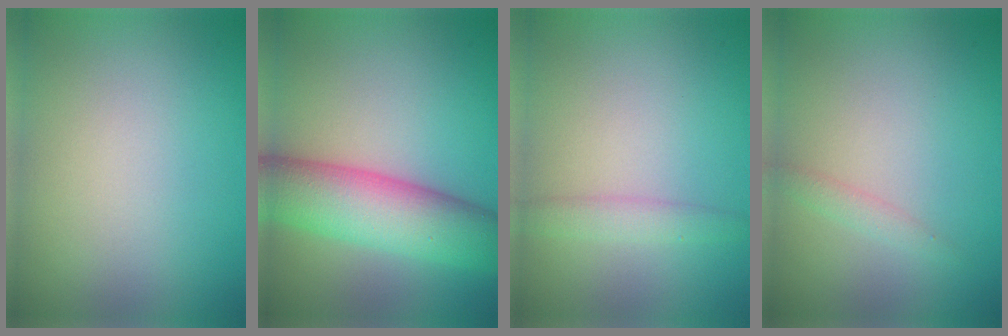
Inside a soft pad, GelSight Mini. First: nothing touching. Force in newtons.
{"total": 8.6, "press": 8.6, "slide": 0.4}
{"total": 1.9, "press": 1.9, "slide": 0.1}
{"total": 1.1, "press": 1.1, "slide": 0.1}